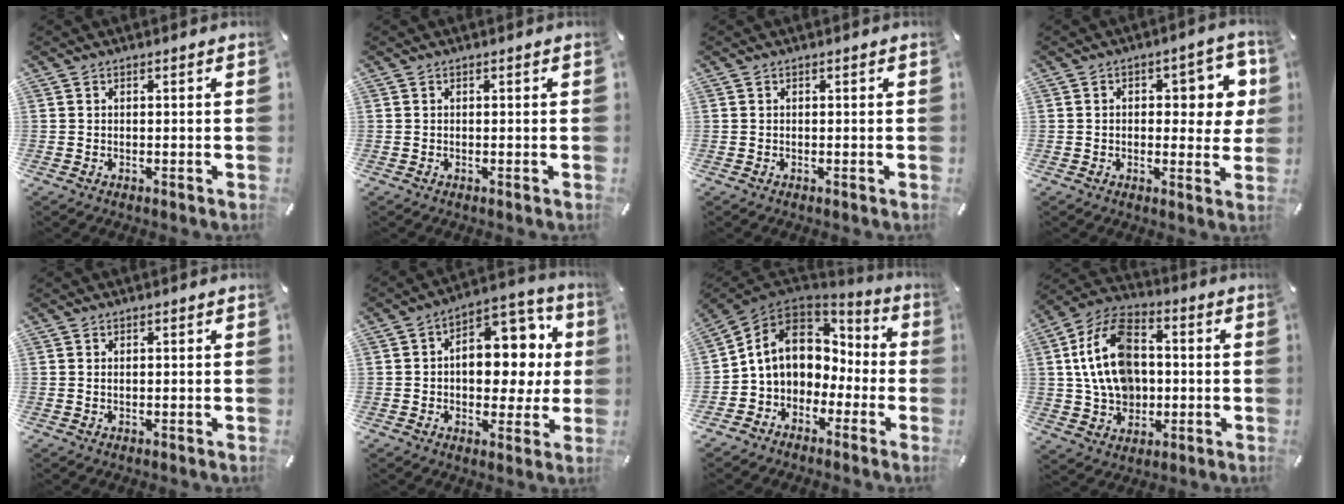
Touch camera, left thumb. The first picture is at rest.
{"total": 0.0}
{"total": 0.0}
{"total": 9.6, "force": [1.6, 5.1, 8.0], "torque": [-0.094, -0.005, 0.019]}
{"total": 0.5, "force": [0.2, 0.1, 0.5], "torque": [-0.010, -0.002, 0.004]}
{"total": 14.5, "force": [2.0, 9.7, 10.6], "torque": [-0.128, -0.014, 0.037]}
{"total": 10.6, "force": [0.5, 9.5, 4.7], "torque": [-0.102, 0.009, 0.017]}
{"total": 15.6, "force": [0.8, 11.7, 10.4], "torque": [-0.232, 0.019, 0.017]}